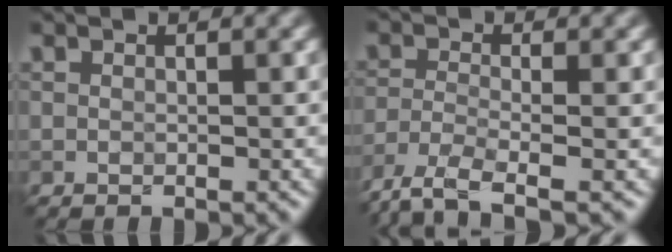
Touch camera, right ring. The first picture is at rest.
{"total": 4.7, "force": [-3.6, 1.1, 2.7], "torque": [-0.059, -0.012, -0.080]}